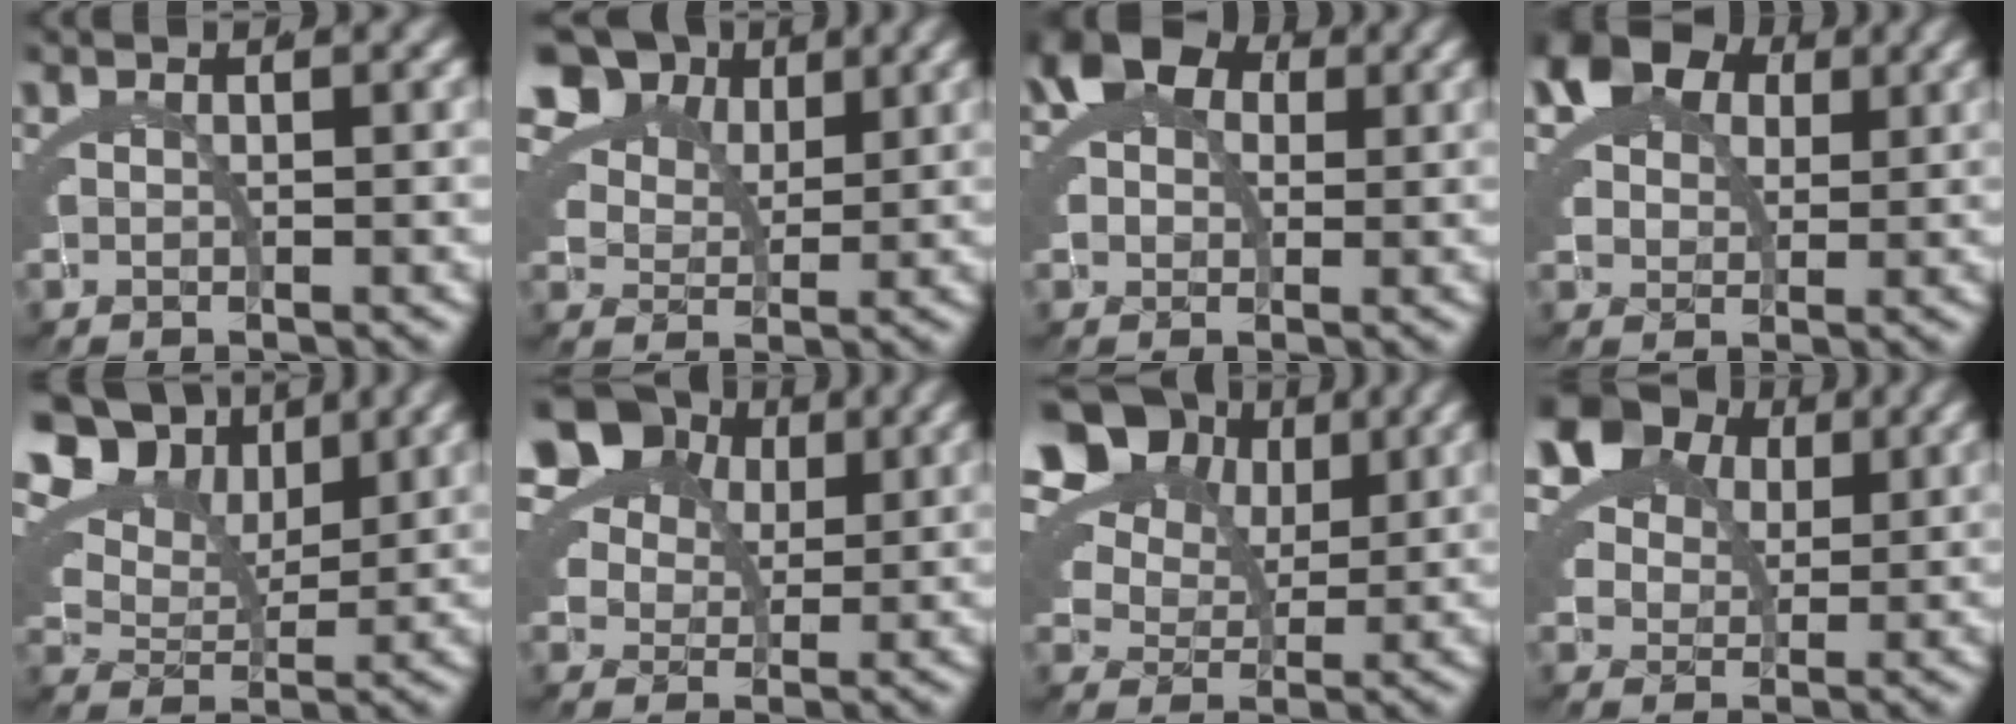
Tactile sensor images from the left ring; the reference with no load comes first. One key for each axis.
{"total": 9.3, "fx": 5.2, "fy": 5.9, "fz": 5.0, "tx": -0.095, "ty": 0.009, "tz": 0.082}
{"total": 9.1, "fx": 3.1, "fy": 7.0, "fz": 5.0, "tx": -0.106, "ty": 0.006, "tz": 0.038}
{"total": 9.9, "fx": 4.7, "fy": 7.0, "fz": 5.1, "tx": -0.111, "ty": -0.001, "tz": 0.077}
{"total": 12.6, "fx": 6.3, "fy": 8.5, "fz": 6.9, "tx": -0.135, "ty": 0.022, "tz": 0.088}
{"total": 11.1, "fx": 4.1, "fy": 7.9, "fz": 6.6, "tx": -0.146, "ty": -0.007, "tz": 0.068}
{"total": 12.1, "fx": 5.0, "fy": 8.4, "fz": 7.1, "tx": -0.140, "ty": 0.010, "tz": 0.074}
{"total": 10.1, "fx": 4.2, "fy": 7.4, "fz": 5.5, "tx": -0.133, "ty": -0.007, "tz": 0.071}